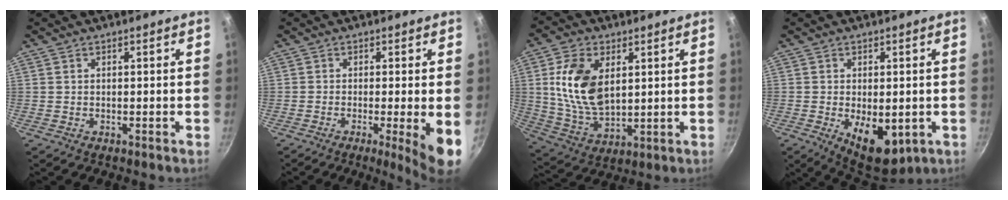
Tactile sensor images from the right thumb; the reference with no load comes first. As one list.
[{"total": 7.4, "force": [-1.6, 0.5, 7.2], "torque": [-0.101, -0.008, -0.021]}, {"total": 14.1, "force": [3.3, 8.5, 10.8], "torque": [-0.191, -0.019, 0.072]}, {"total": 10.4, "force": [-2.2, 5.6, 8.4], "torque": [-0.094, -0.009, -0.015]}]